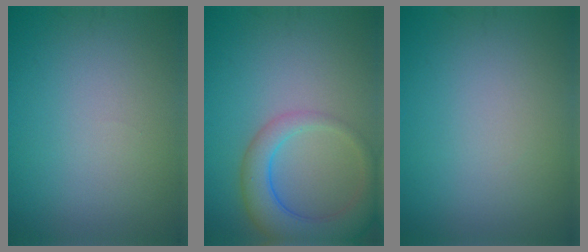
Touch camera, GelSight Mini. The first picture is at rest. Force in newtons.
{"total": 5.5, "press": 5.5, "slide": 0.6}
{"total": 0.0}